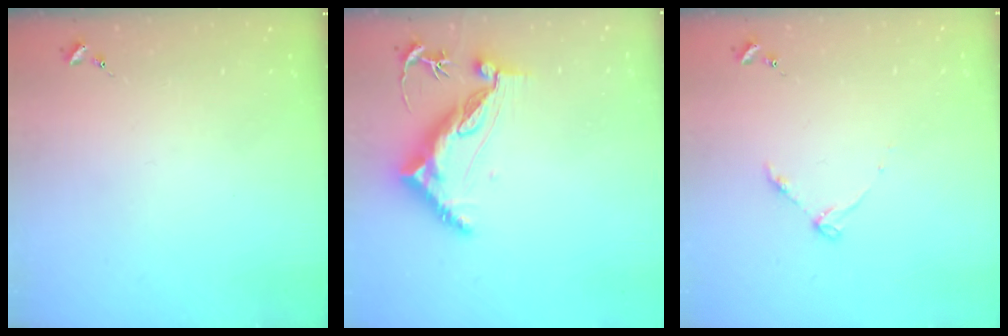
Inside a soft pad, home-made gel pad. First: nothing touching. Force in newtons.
{"total": 10.7, "press": 10.6, "slide": 1.2}
{"total": 4.0, "press": 4.0, "slide": 0.5}